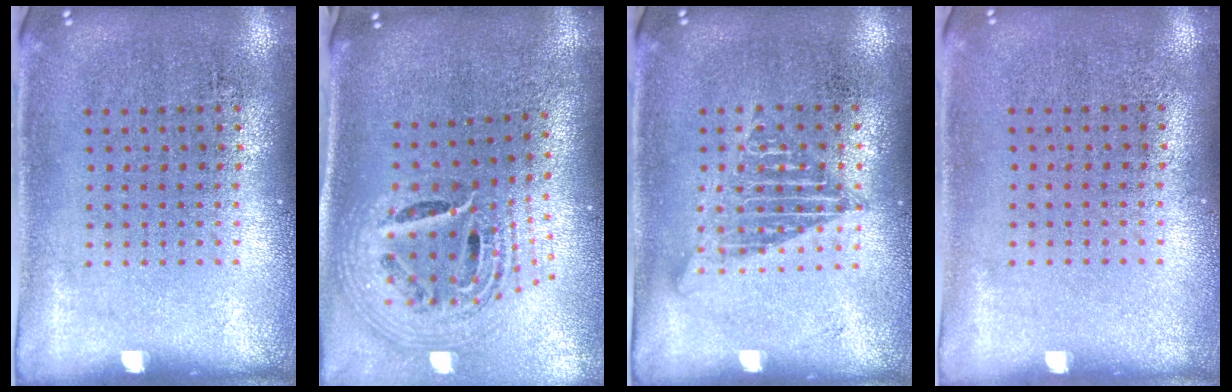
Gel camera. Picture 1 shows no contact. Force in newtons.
{"total": 2.5, "press": 1.8, "slide": 1.8}
{"total": 1.2, "press": 1.1, "slide": 0.3}
{"total": 0.0}